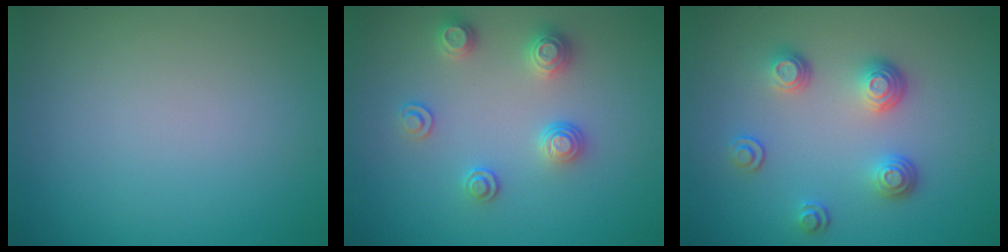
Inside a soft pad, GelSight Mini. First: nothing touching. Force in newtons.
{"total": 2.6, "press": 2.6, "slide": 0.4}
{"total": 3.4, "press": 2.7, "slide": 2.1}